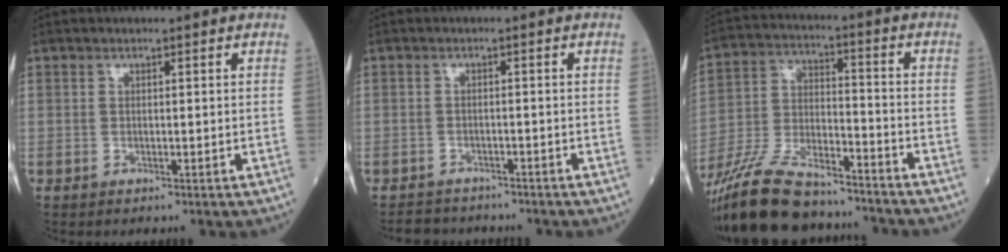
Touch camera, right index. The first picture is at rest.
{"total": 4.5, "force": [-4.2, 1.6, 0.4], "torque": [-0.006, -0.004, -0.062]}
{"total": 19.5, "force": [-17.2, 4.1, 8.2], "torque": [-0.187, -0.015, -0.299]}